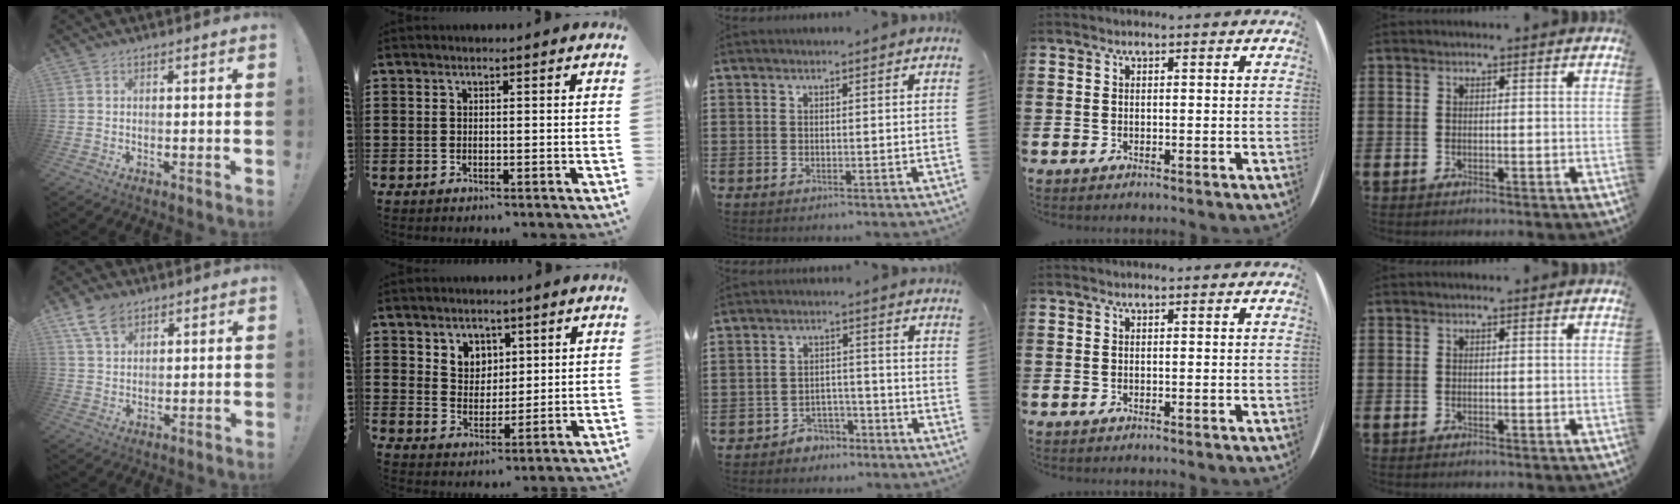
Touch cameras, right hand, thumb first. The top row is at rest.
{"thumb": {"total": 7.9, "force": [5.3, 4.6, 3.6], "torque": [-0.062, -0.019, 0.103]}, "index": {"total": 4.7, "force": [2.9, 3.7, 0.5], "torque": [-0.021, 0.004, 0.052]}, "middle": {"total": 3.4, "force": [-3.2, 1.2, 0.2], "torque": [-0.012, 0.005, -0.067]}}